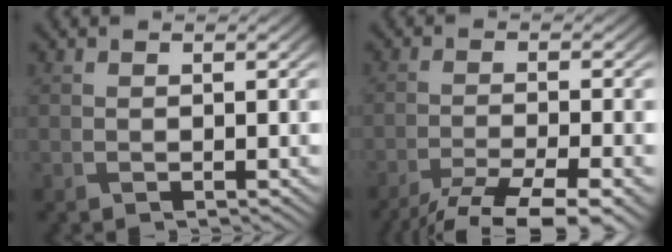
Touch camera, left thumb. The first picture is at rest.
{"total": 9.5, "force": [-7.4, 1.6, 5.7], "torque": [-0.094, -0.012, -0.112]}